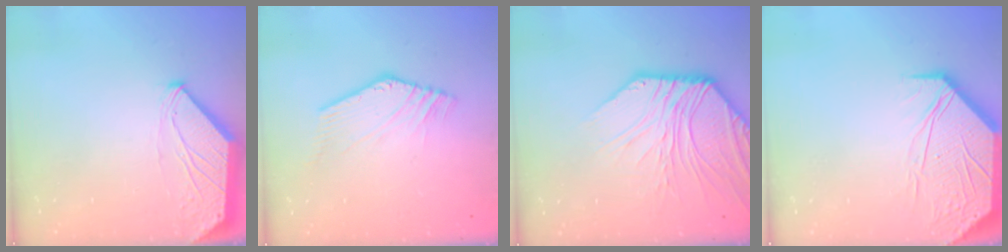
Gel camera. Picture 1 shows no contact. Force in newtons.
{"total": 1.1, "press": 1.1, "slide": 0.1}
{"total": 10.3, "press": 10.1, "slide": 1.8}
{"total": 11.7, "press": 11.7, "slide": 1.1}